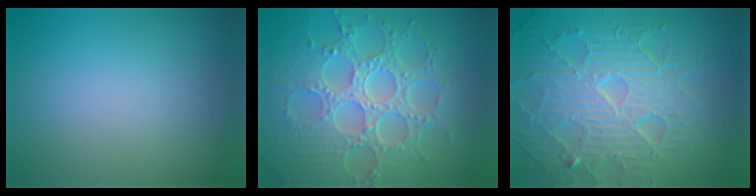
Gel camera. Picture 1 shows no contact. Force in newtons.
{"total": 8.8, "press": 6.5, "slide": 5.8}
{"total": 10.4, "press": 6.7, "slide": 8.0}